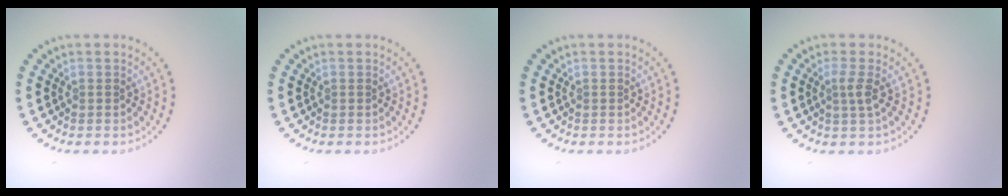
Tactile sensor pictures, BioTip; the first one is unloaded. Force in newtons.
{"total": 0.0}
{"total": 0.0}
{"total": 1.4, "press": 1.0, "slide": 1.0}